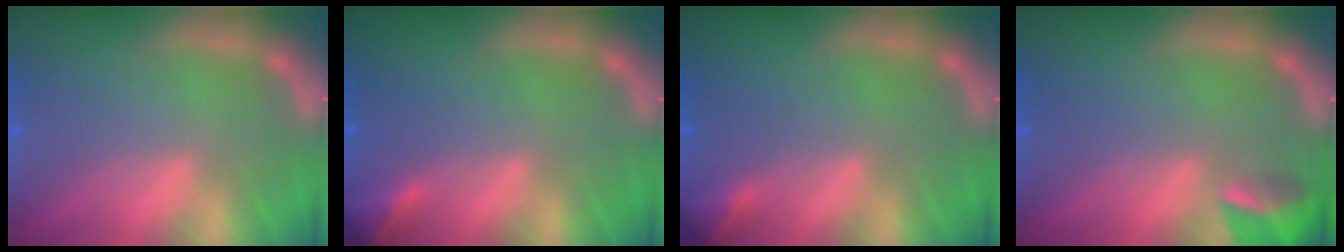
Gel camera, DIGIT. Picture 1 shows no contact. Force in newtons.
{"total": 2.4}
{"total": 1.9}
{"total": 3.4}